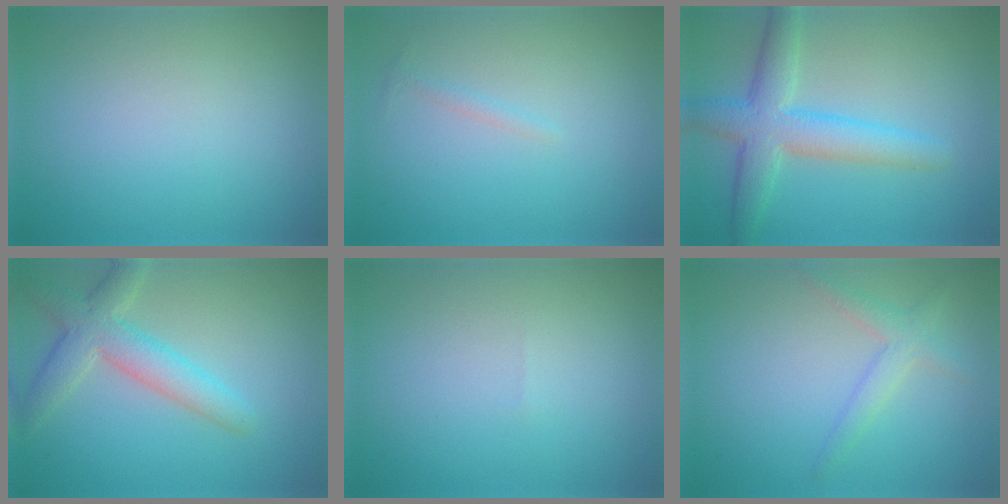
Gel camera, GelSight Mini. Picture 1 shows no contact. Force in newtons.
{"total": 0.7, "press": 0.7, "slide": 0.1}
{"total": 5.4, "press": 5.3, "slide": 0.2}
{"total": 4.6, "press": 4.6, "slide": 0.4}
{"total": 0.0}
{"total": 2.2, "press": 2.2, "slide": 0.1}